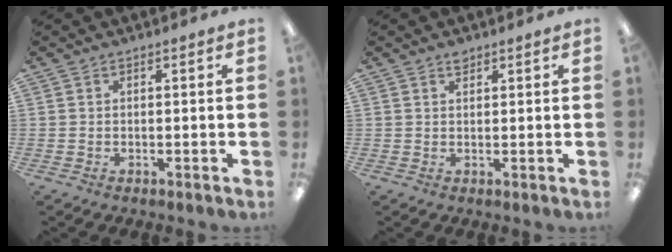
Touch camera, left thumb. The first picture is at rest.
{"total": 1.7, "force": [1.4, 0.8, 0.6], "torque": [-0.006, -0.004, 0.025]}